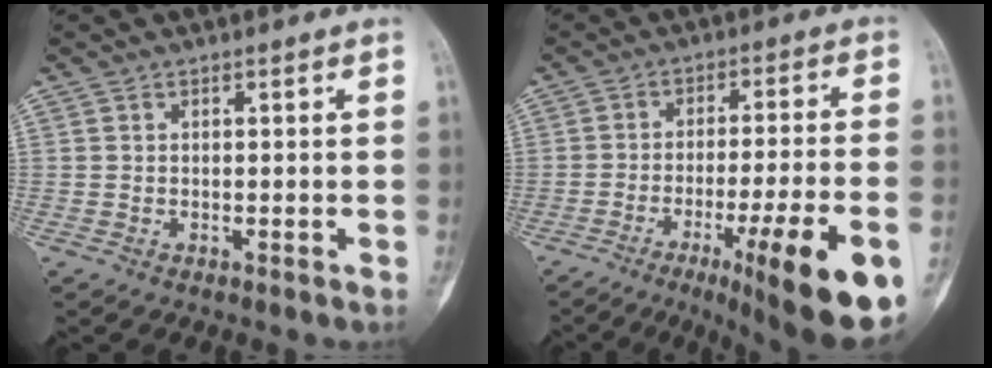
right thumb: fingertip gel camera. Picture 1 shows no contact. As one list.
[{"total": 19.1, "force": [-9.1, 2.5, 16.6], "torque": [-0.199, 0.018, -0.130]}]